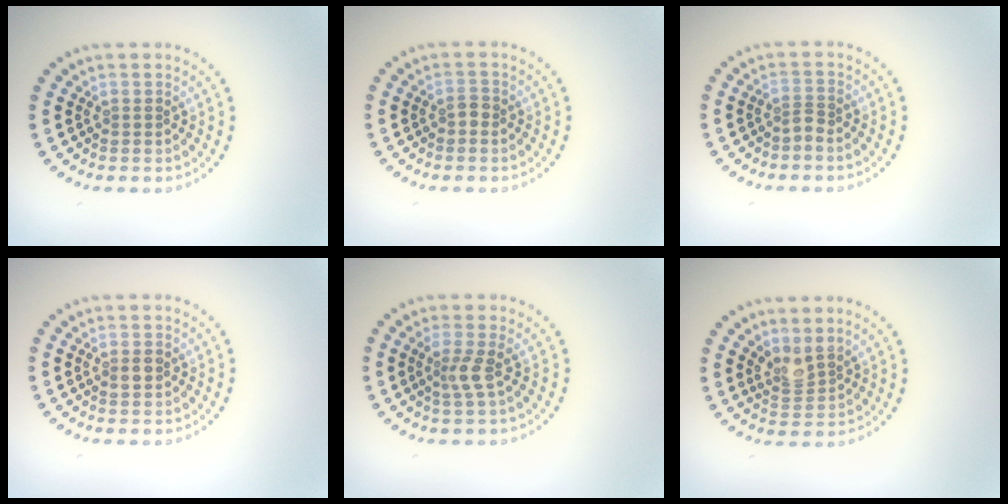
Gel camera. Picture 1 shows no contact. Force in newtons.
{"total": 0.7, "press": 0.7, "slide": 0.1}
{"total": 0.9, "press": 0.5, "slide": 0.7}
{"total": 1.0, "press": 1.0, "slide": 0.0}
{"total": 2.0, "press": 1.4, "slide": 1.4}
{"total": 2.1, "press": 1.6, "slide": 1.3}